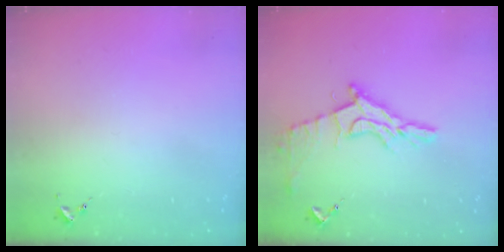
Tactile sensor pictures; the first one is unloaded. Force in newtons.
{"total": 12.9, "press": 12.8, "slide": 1.1}